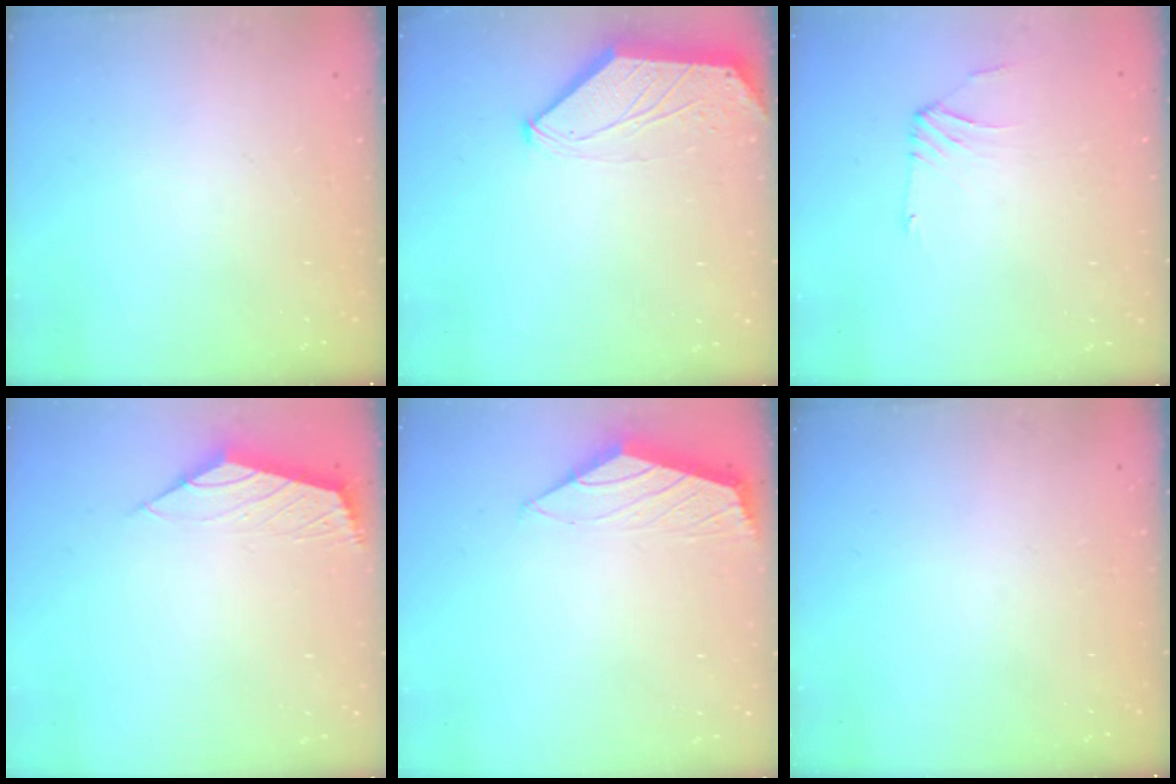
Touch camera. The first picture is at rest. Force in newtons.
{"total": 0.0}
{"total": 1.0, "press": 0.8, "slide": 0.5}
{"total": 2.4, "press": 2.3, "slide": 0.6}
{"total": 1.5, "press": 1.4, "slide": 0.4}
{"total": 0.0}